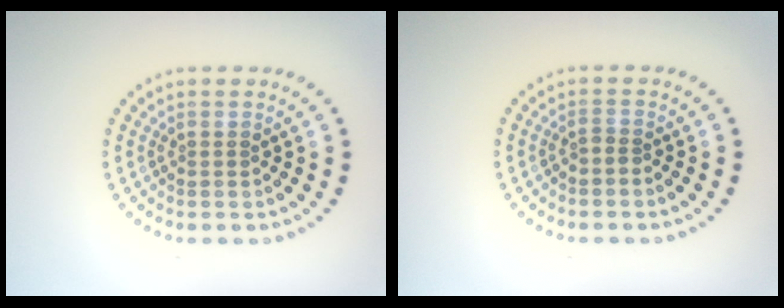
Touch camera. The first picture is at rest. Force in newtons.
{"total": 0.5, "press": 0.3, "slide": 0.4}